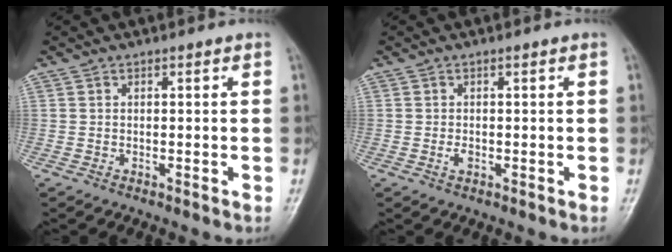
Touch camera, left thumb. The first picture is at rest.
{"total": 1.2, "force": [-0.2, 0.7, 1.0], "torque": [-0.015, 0.000, -0.004]}